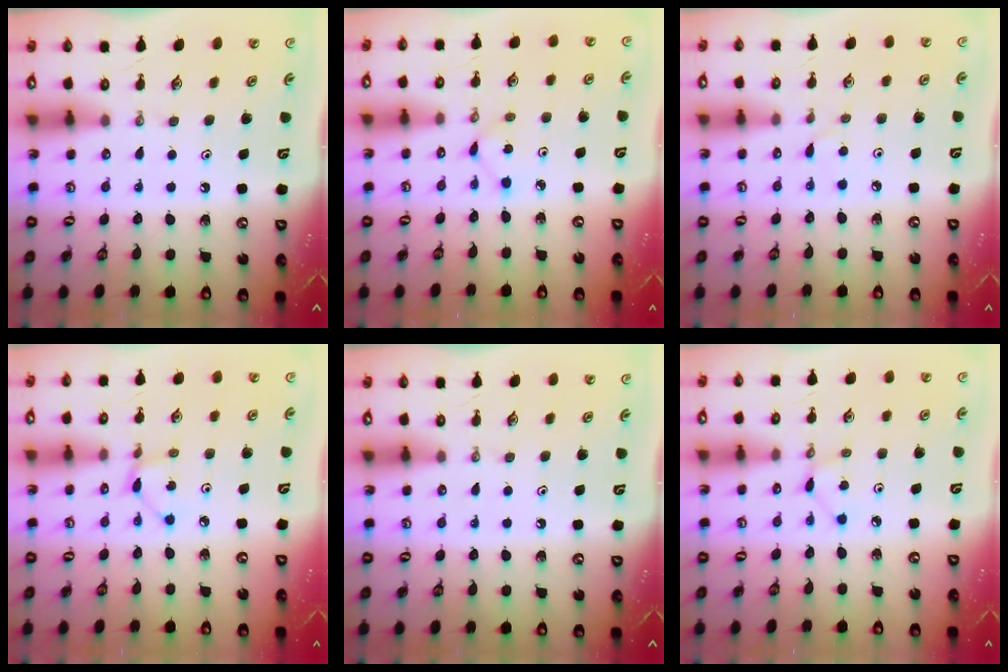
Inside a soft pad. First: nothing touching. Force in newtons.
{"total": 2.8, "press": 2.8, "slide": 0.1}
{"total": 2.2, "press": 2.2, "slide": 0.3}
{"total": 3.6, "press": 3.5, "slide": 0.3}
{"total": 0.0}
{"total": 2.1, "press": 2.1, "slide": 0.3}